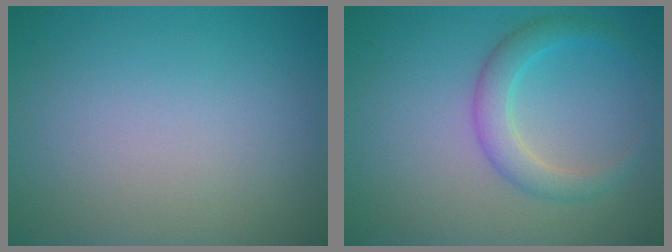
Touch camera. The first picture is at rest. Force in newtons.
{"total": 2.9, "press": 2.9, "slide": 0.1}